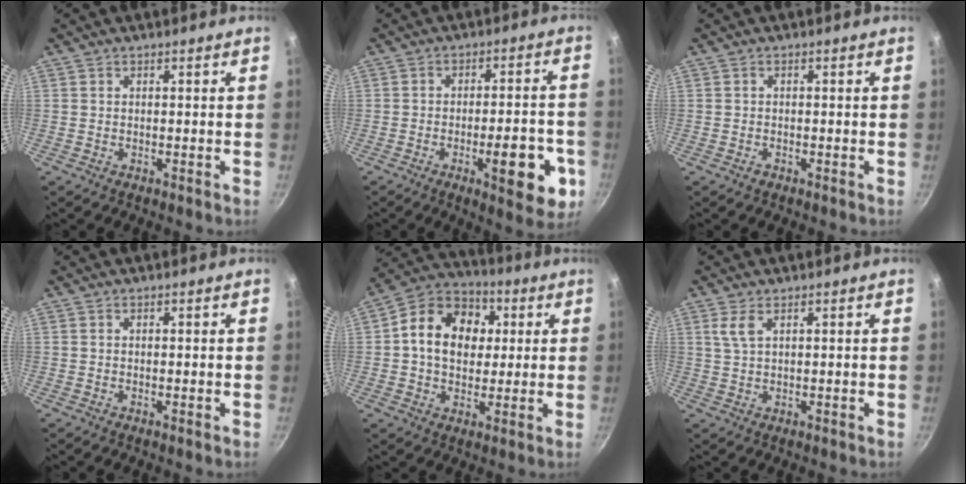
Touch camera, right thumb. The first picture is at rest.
{"total": 13.0, "force": [-4.6, 4.5, 11.3], "torque": [-0.120, 0.021, -0.059]}
{"total": 0.8, "force": [-0.5, 0.5, 0.3], "torque": [-0.006, 0.004, -0.010]}
{"total": 0.0}
{"total": 14.9, "force": [2.5, 11.5, 9.2], "torque": [-0.125, 0.016, 0.023]}
{"total": 3.0, "force": [1.5, 1.2, 2.3], "torque": [-0.048, -0.007, 0.032]}